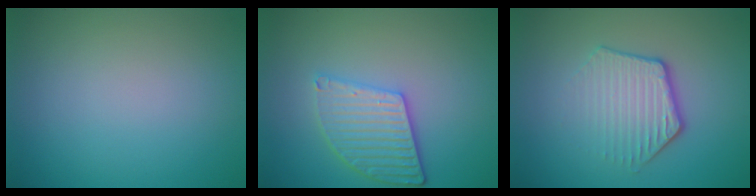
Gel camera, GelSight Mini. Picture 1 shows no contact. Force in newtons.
{"total": 4.1, "press": 3.6, "slide": 2.0}
{"total": 3.9, "press": 3.0, "slide": 2.5}